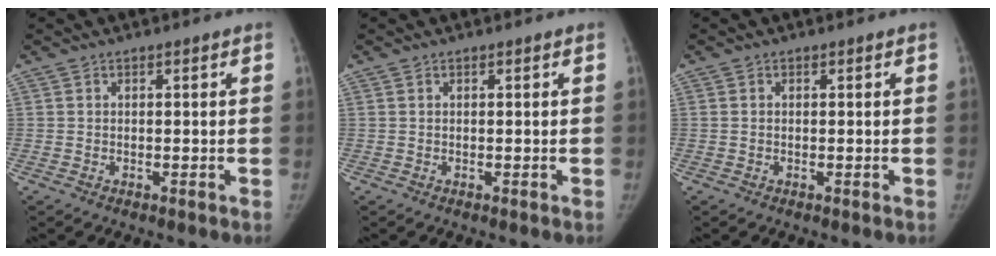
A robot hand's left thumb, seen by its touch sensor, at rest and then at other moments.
{"total": 0.0}
{"total": 0.0}